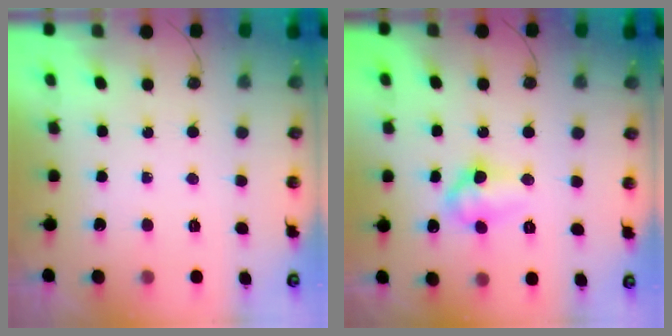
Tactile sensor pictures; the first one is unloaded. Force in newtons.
{"total": 9.0, "press": 9.0, "slide": 0.8}